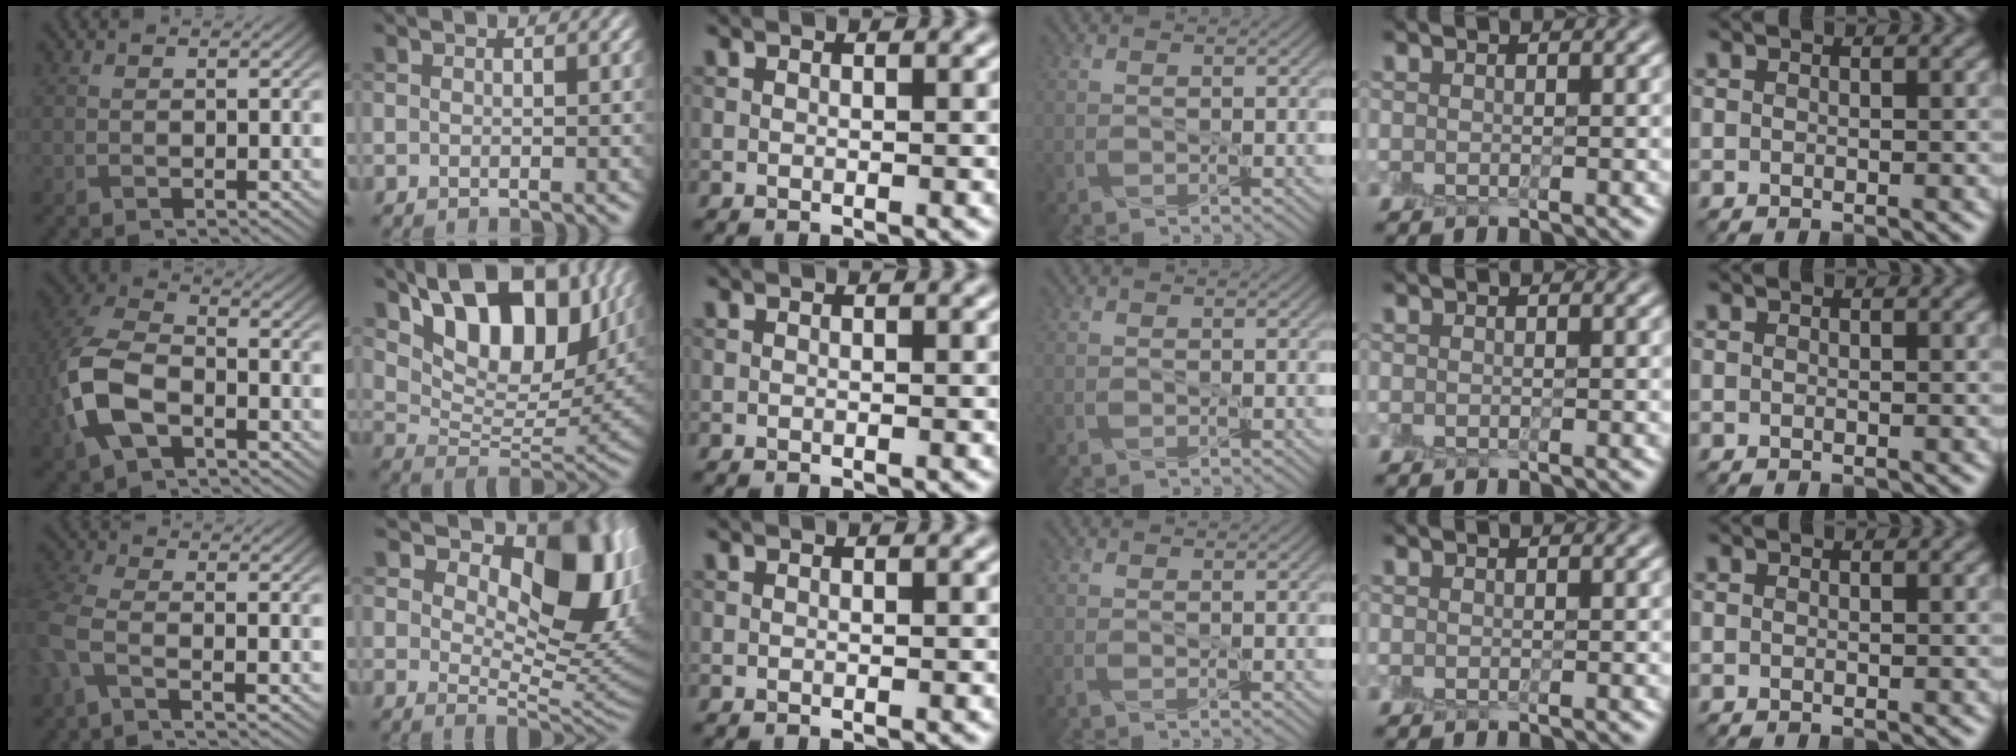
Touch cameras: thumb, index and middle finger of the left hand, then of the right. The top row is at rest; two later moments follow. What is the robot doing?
{"motion": "peel", "object": "lint roller sheet"}